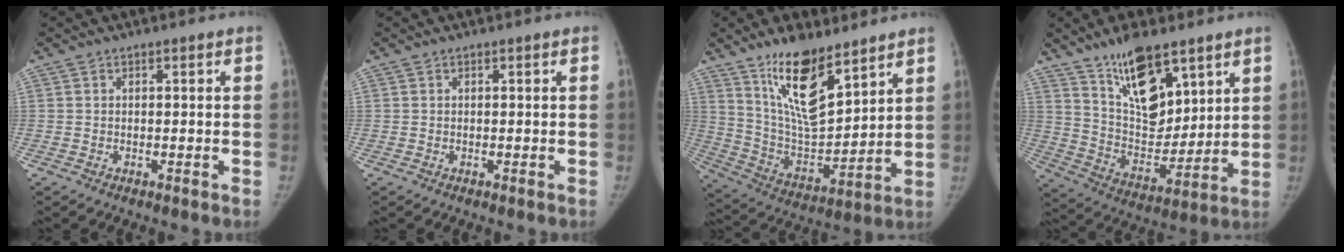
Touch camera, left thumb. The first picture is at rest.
{"total": 0.0}
{"total": 17.0, "force": [11.1, 6.0, 11.3], "torque": [-0.166, -0.072, 0.216]}
{"total": 16.3, "force": [10.5, 7.2, 10.3], "torque": [-0.131, -0.069, 0.199]}